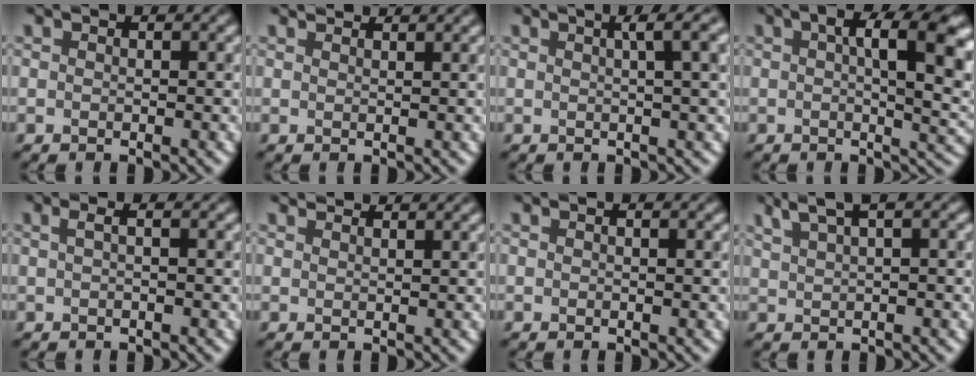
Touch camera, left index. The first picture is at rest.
{"total": 2.3, "force": [2.2, 0.3, 0.7], "torque": [-0.012, 0.006, 0.023]}
{"total": 6.4, "force": [2.0, 2.3, 5.6], "torque": [-0.033, 0.038, 0.003]}
{"total": 11.0, "force": [2.2, 4.2, 9.9], "torque": [-0.112, 0.026, 0.022]}
{"total": 1.0, "force": [0.2, 0.3, 1.0], "torque": [-0.015, 0.004, -0.002]}
{"total": 2.9, "force": [2.7, 0.5, 0.9], "torque": [-0.009, 0.005, 0.026]}
{"total": 0.0}
{"total": 2.9, "force": [2.2, 0.4, 1.8], "torque": [-0.023, 0.012, 0.041]}